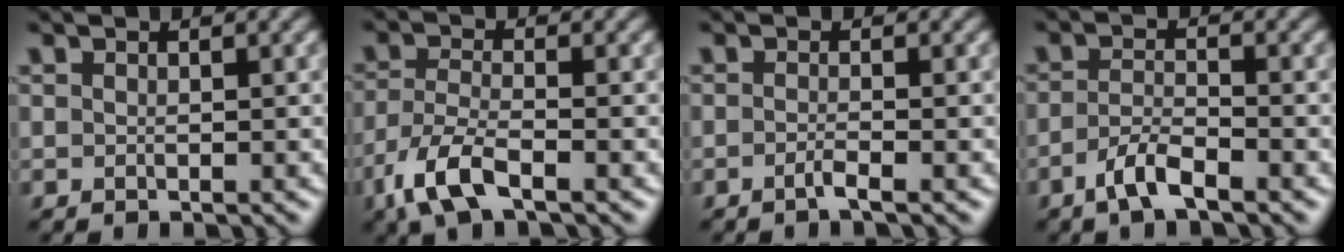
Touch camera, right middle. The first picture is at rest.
{"total": 5.2, "force": [-3.1, 1.8, 3.7], "torque": [-0.089, -0.011, -0.070]}
{"total": 1.4, "force": [-0.7, 0.2, 1.1], "torque": [-0.017, 0.000, -0.020]}
{"total": 3.1, "force": [-1.9, 0.8, 2.2], "torque": [-0.048, 0.003, -0.044]}